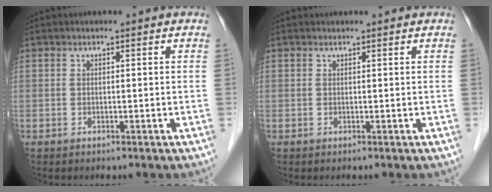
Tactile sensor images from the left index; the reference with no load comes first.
{"total": 0.0}